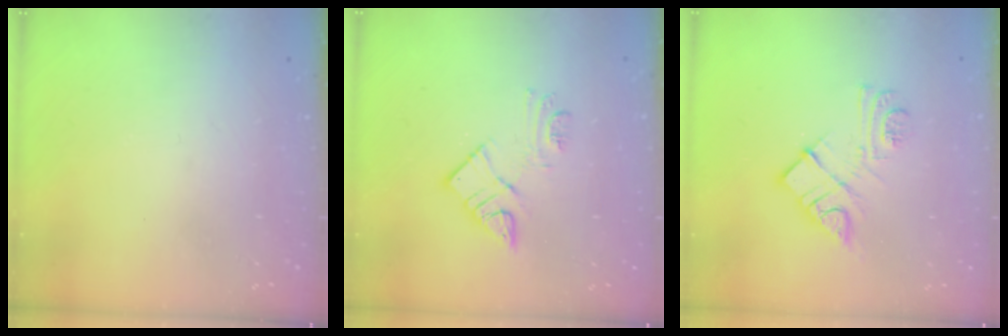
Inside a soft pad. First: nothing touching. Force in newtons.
{"total": 10.5, "press": 10.5, "slide": 0.7}
{"total": 11.1, "press": 11.1, "slide": 0.5}